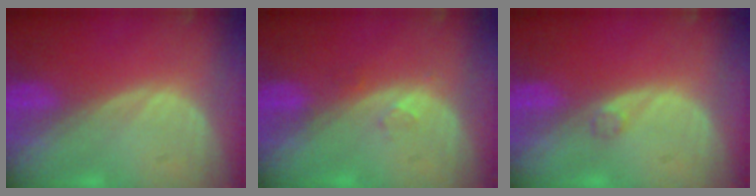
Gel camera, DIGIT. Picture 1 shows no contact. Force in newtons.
{"total": 1.4, "press": 1.3, "slide": 0.6}
{"total": 0.9, "press": 0.9, "slide": 0.1}